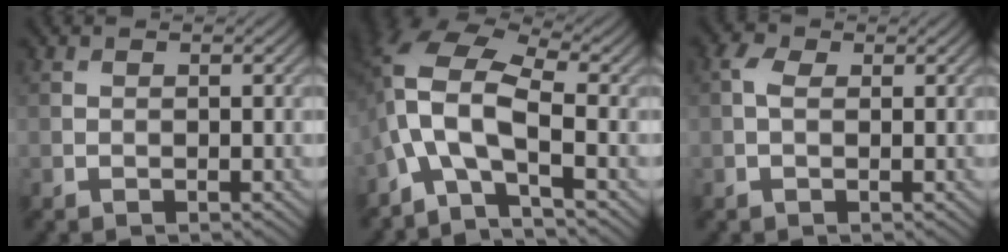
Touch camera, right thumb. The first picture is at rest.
{"total": 10.5, "force": [-2.6, 4.1, 9.3], "torque": [-0.209, 0.006, -0.069]}
{"total": 1.8, "force": [0.2, 1.1, 1.5], "torque": [-0.038, 0.004, -0.002]}